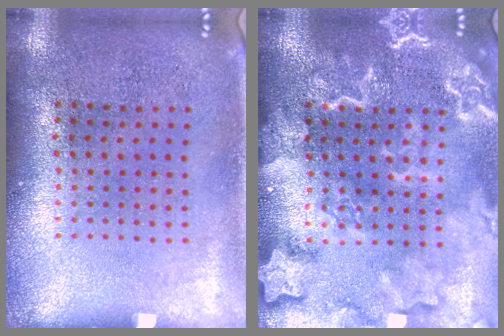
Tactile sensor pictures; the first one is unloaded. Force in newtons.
{"total": 4.7, "press": 4.6, "slide": 0.6}